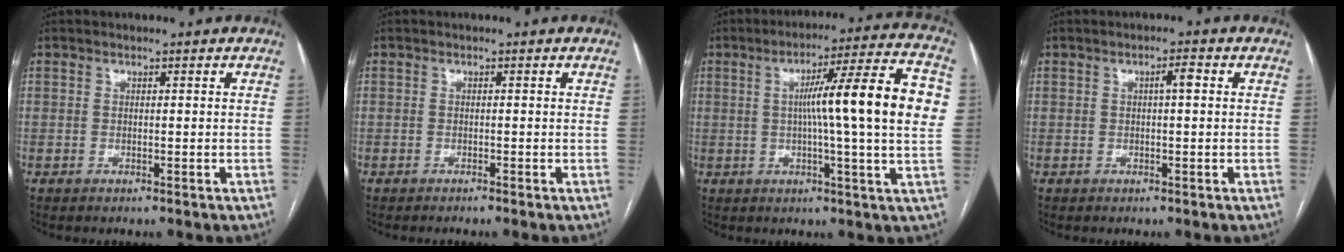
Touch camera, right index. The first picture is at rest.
{"total": 0.6, "force": [-0.5, -0.2, 0.2], "torque": [-0.004, 0.002, -0.012]}
{"total": 17.2, "force": [1.8, -0.6, 17.1], "torque": [-0.246, 0.017, 0.017]}
{"total": 1.9, "force": [0.3, 0.3, 1.9], "torque": [-0.029, 0.005, 0.004]}